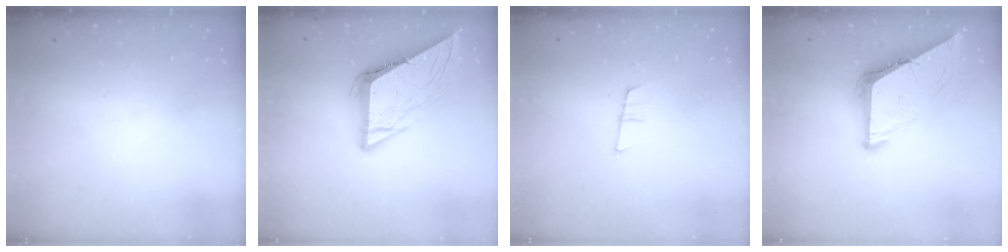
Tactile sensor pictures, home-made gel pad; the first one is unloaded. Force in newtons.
{"total": 9.1, "press": 9.1, "slide": 0.8}
{"total": 6.4, "press": 5.7, "slide": 2.9}
{"total": 9.7, "press": 9.6, "slide": 1.0}